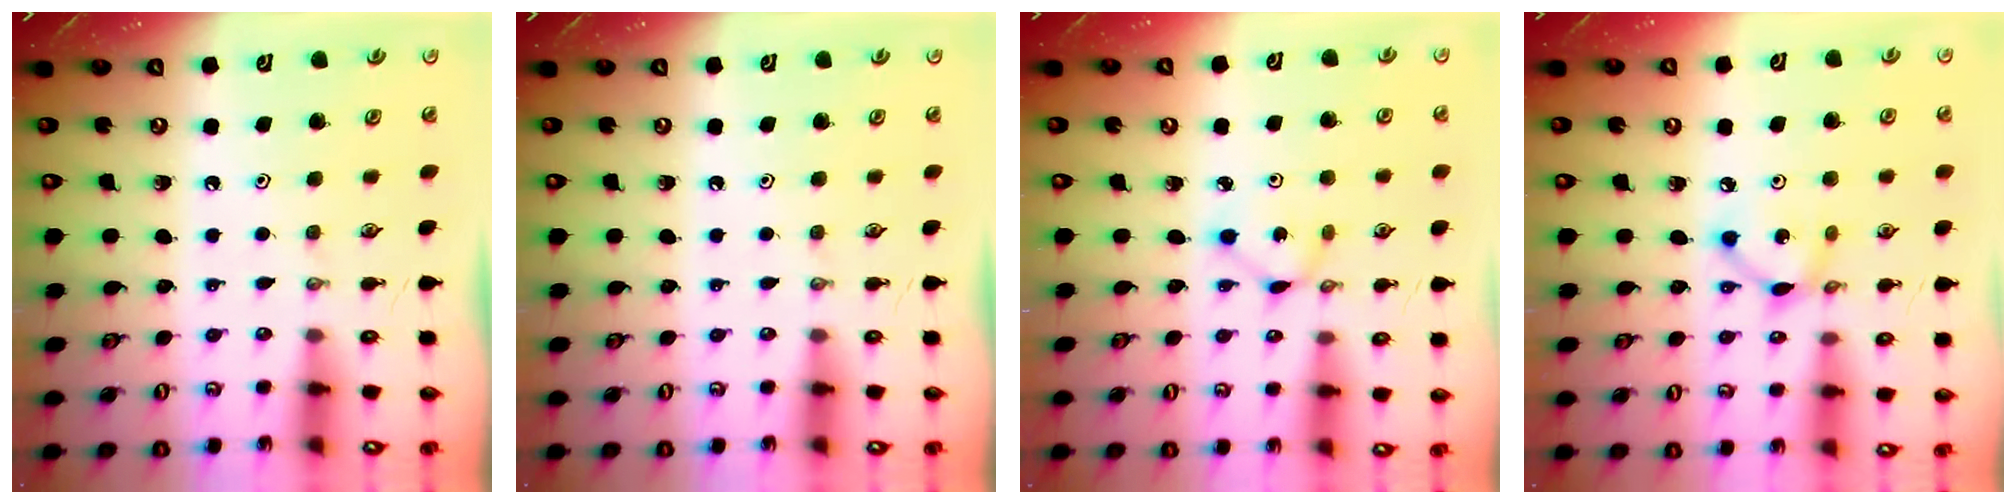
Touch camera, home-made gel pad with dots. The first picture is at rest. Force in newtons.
{"total": 0.0}
{"total": 1.6, "press": 1.6, "slide": 0.2}
{"total": 5.3, "press": 5.3, "slide": 0.3}